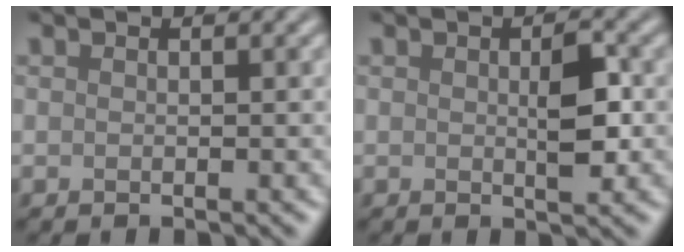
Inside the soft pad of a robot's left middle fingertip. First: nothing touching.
{"total": 2.4, "force": [0.0, 0.6, 2.4], "torque": [-0.045, -0.003, 0.002]}